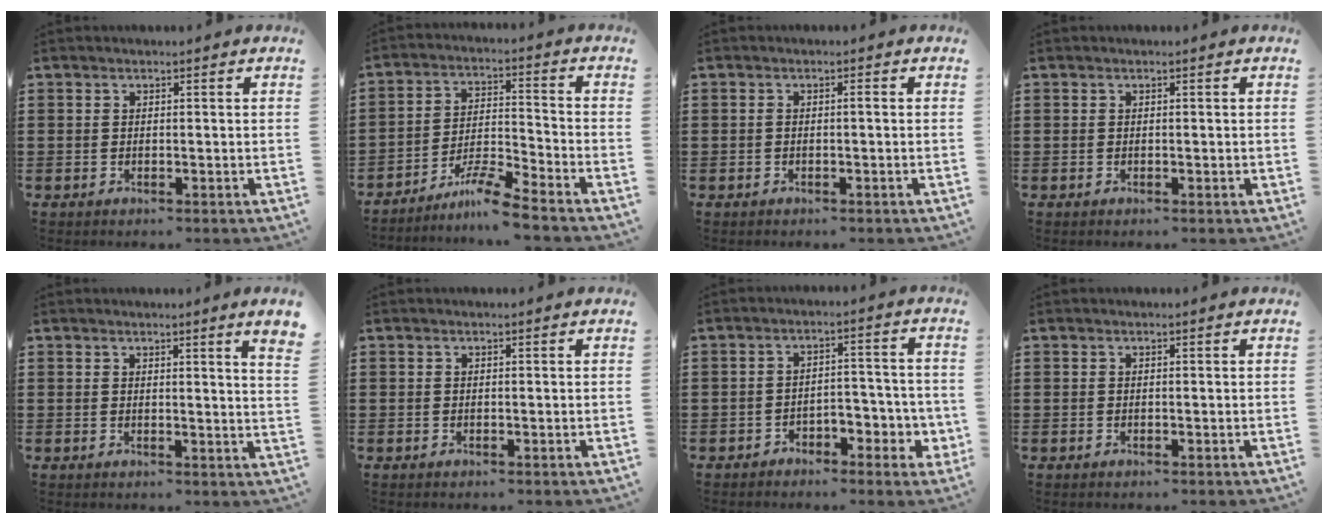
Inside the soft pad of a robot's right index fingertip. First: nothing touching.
{"total": 7.0, "force": [-6.3, -0.2, 3.1], "torque": [-0.064, -0.005, -0.122]}
{"total": 0.9, "force": [-0.2, 0.1, 0.9], "torque": [-0.018, 0.000, -0.004]}
{"total": 0.0}
{"total": 2.1, "force": [1.6, -0.7, 1.2], "torque": [-0.024, -0.006, 0.029]}
{"total": 0.0}
{"total": 4.2, "force": [-2.4, 2.5, 2.2], "torque": [-0.041, 0.012, -0.048]}
{"total": 0.0}